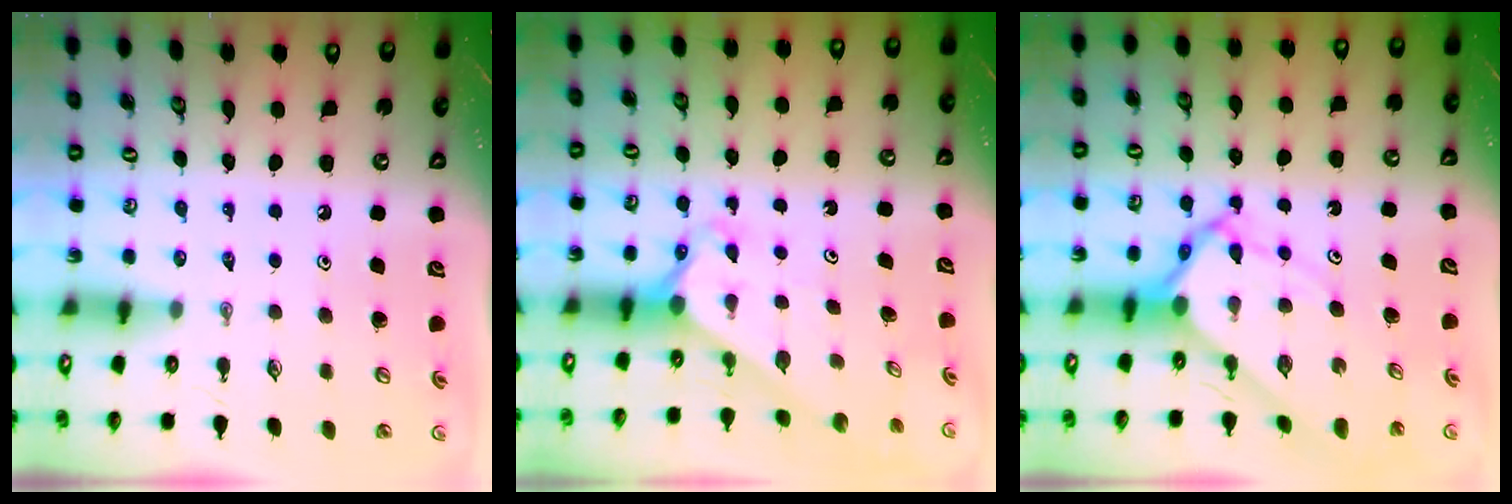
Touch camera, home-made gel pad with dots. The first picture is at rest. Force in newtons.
{"total": 2.3, "press": 2.3, "slide": 0.1}
{"total": 8.1, "press": 8.1, "slide": 0.7}